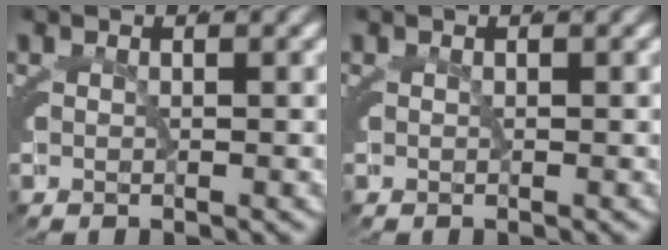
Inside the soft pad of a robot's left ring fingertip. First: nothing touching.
{"total": 0.0}